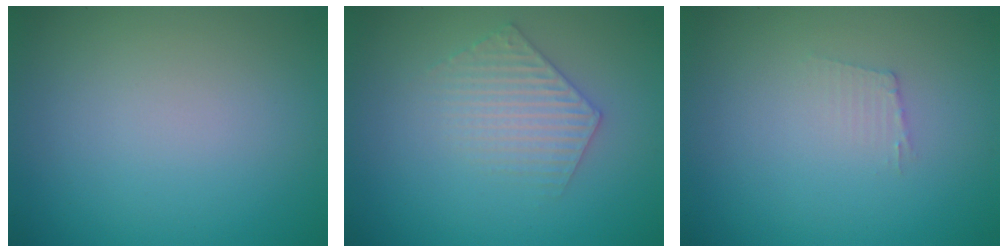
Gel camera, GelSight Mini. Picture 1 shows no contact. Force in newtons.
{"total": 2.9, "press": 2.9, "slide": 0.5}
{"total": 1.1, "press": 1.0, "slide": 0.2}